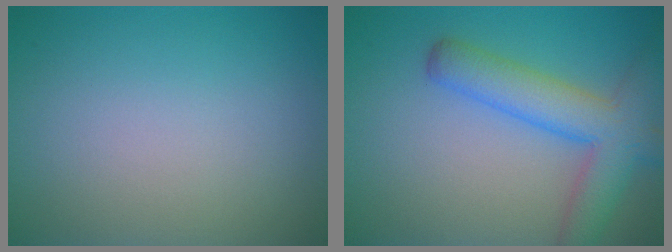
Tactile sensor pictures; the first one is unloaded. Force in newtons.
{"total": 6.1, "press": 6.1, "slide": 0.4}